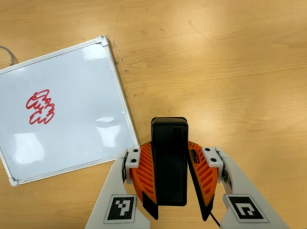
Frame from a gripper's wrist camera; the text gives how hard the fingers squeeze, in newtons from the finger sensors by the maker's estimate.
{"total": 8.6, "left": 6.6, "right": 10.5}